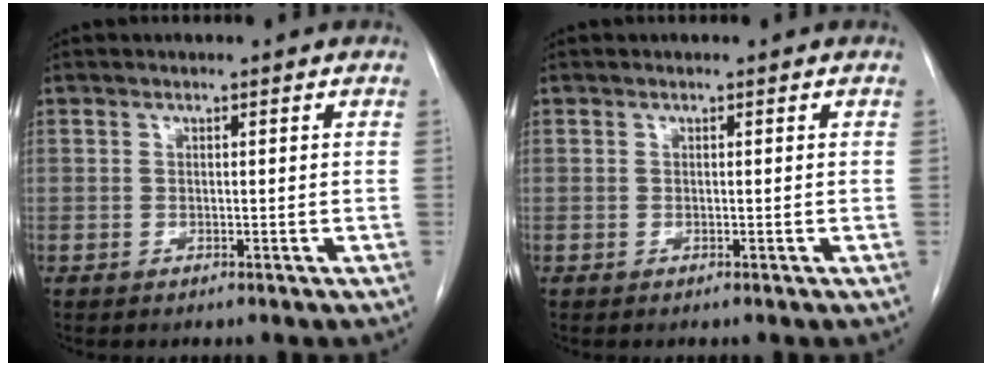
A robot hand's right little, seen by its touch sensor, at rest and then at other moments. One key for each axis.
{"total": 0.0}